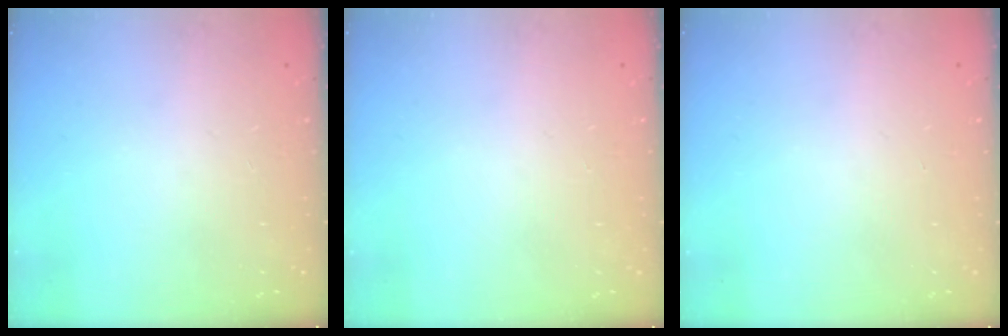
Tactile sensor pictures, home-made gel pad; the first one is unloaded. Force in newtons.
{"total": 0.0}
{"total": 0.0}